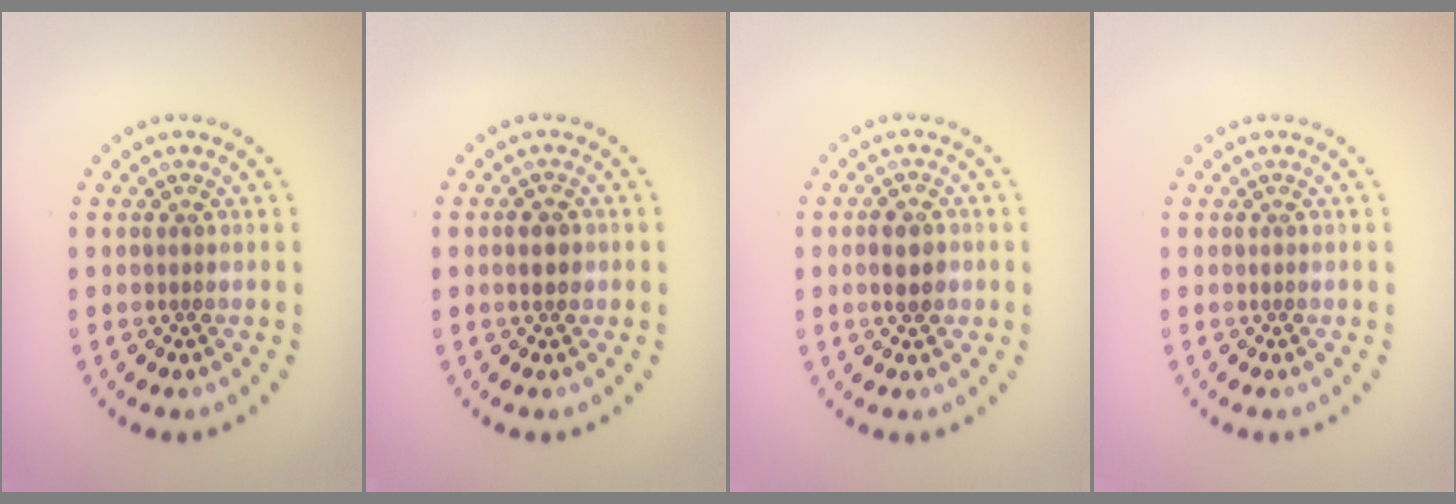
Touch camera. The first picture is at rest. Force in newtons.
{"total": 1.6, "press": 1.6, "slide": 0.1}
{"total": 2.2, "press": 2.2, "slide": 0.1}
{"total": 0.0}